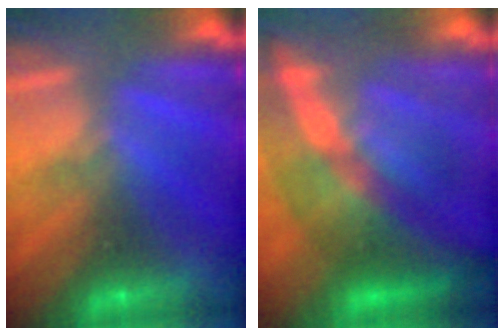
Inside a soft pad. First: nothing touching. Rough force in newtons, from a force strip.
{"total": 9.8}